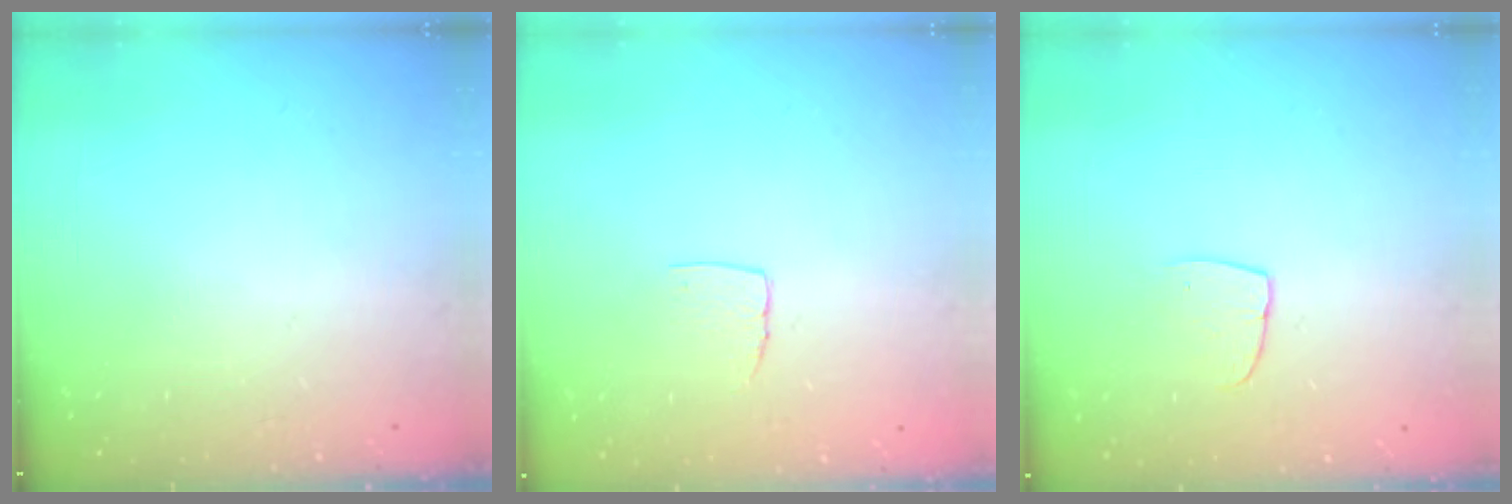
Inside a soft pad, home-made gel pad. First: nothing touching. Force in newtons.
{"total": 5.1, "press": 5.1, "slide": 0.4}
{"total": 6.4, "press": 6.4, "slide": 0.3}